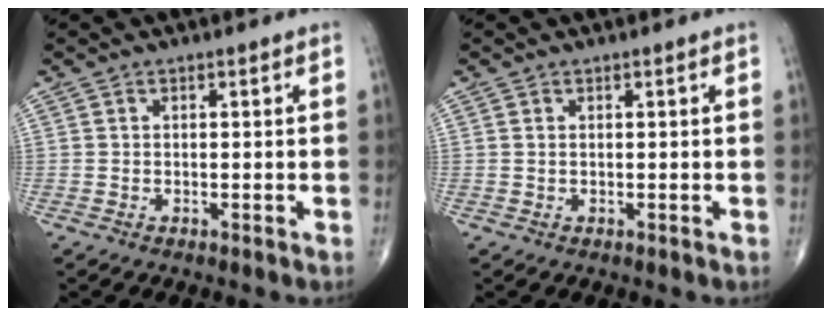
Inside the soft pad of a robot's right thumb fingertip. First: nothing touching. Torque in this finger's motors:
{"motor_torque": [-0.18, 0.05, -0.21, 0.02, 0.03]}